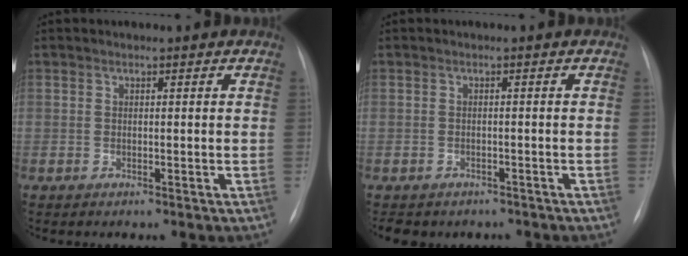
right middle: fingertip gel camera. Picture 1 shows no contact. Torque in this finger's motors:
{"motor_torque": [0.04, -0.10, 0.04, 0.02]}